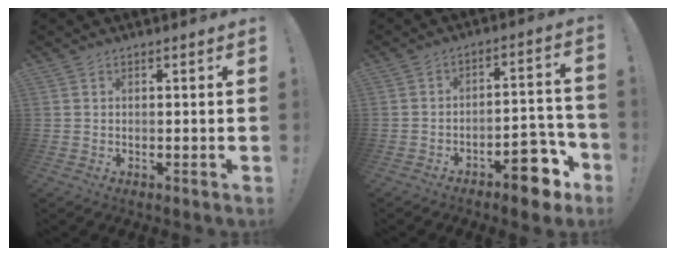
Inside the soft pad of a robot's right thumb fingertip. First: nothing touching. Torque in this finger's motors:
{"motor_torque": [1.98, 0.69, 0.85, -0.99, 0.31]}